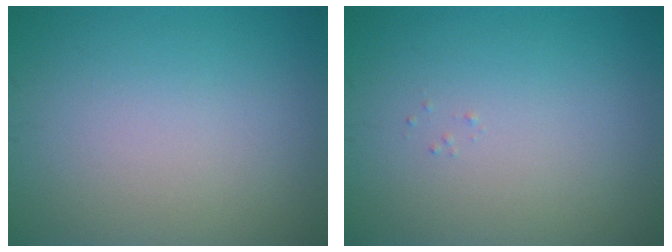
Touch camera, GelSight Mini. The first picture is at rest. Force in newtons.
{"total": 0.0}